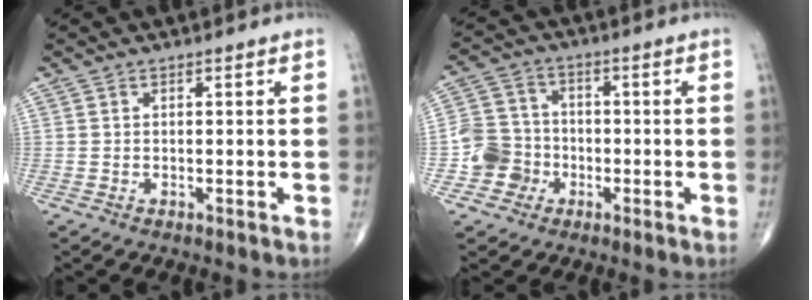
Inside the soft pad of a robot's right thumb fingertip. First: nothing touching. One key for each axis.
{"total": 7.4, "fx": -2.6, "fy": 6.8, "fz": 1.4, "tx": 0.004, "ty": 0.023, "tz": -0.054}